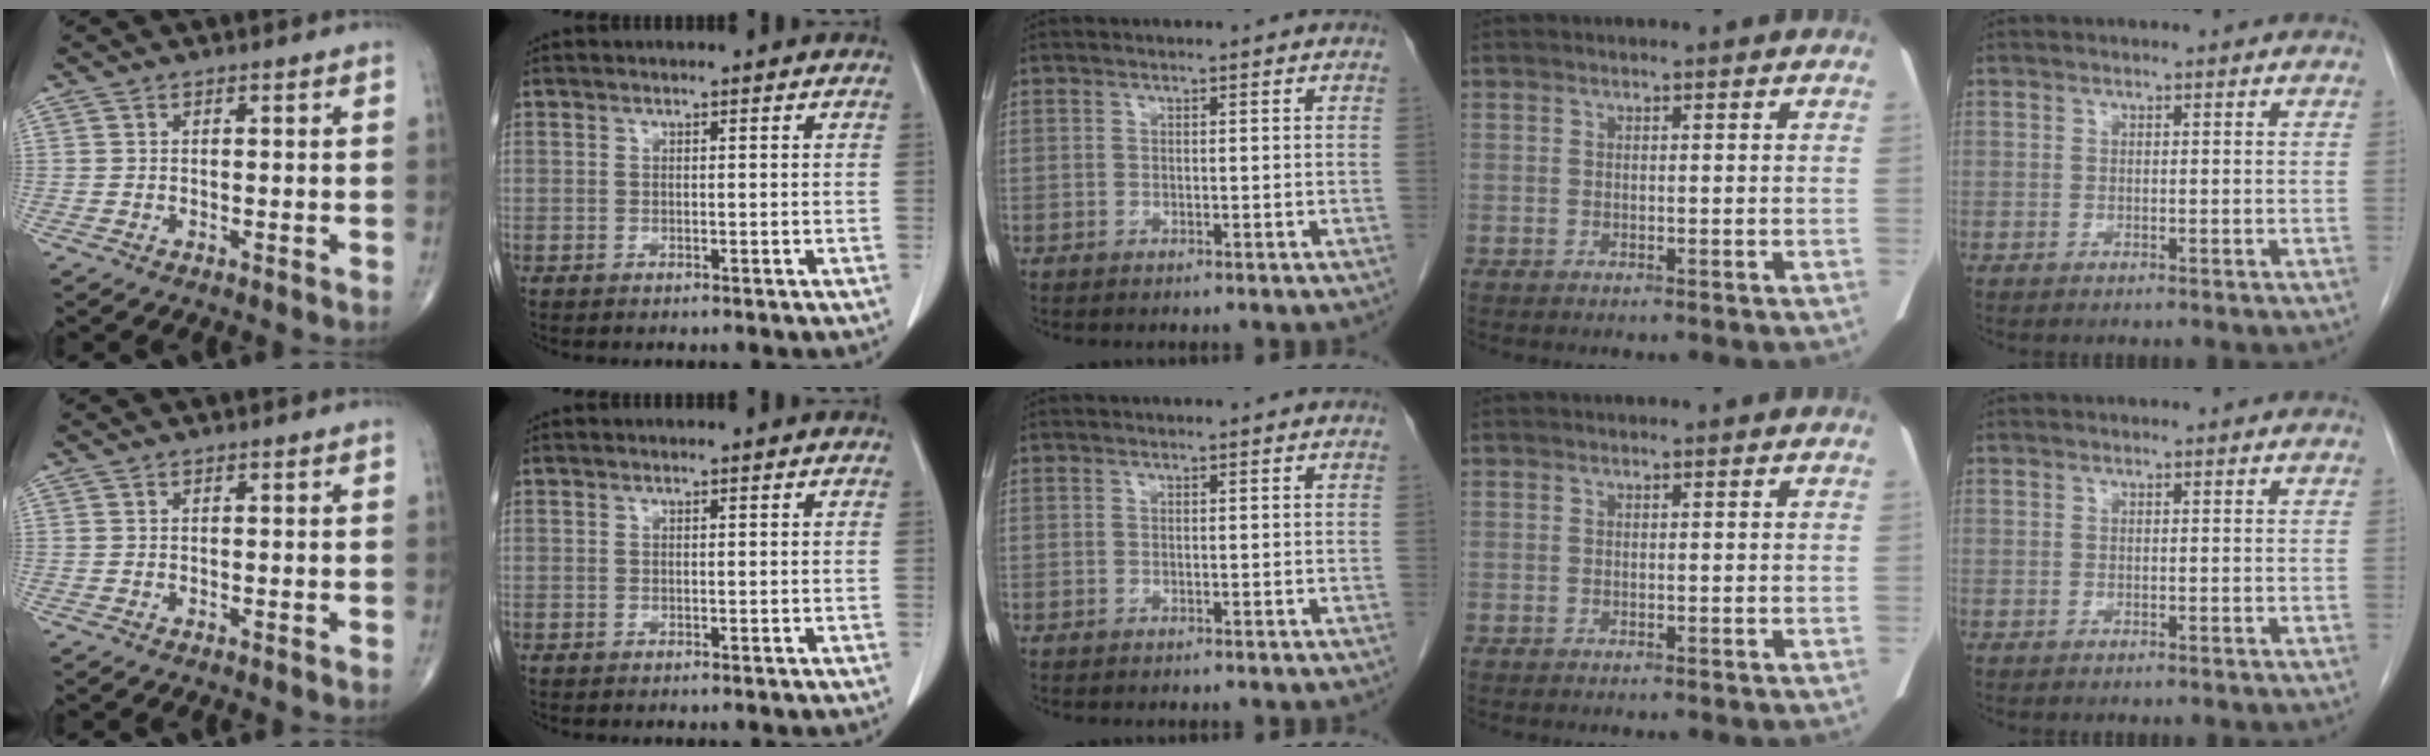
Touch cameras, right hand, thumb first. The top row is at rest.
{}